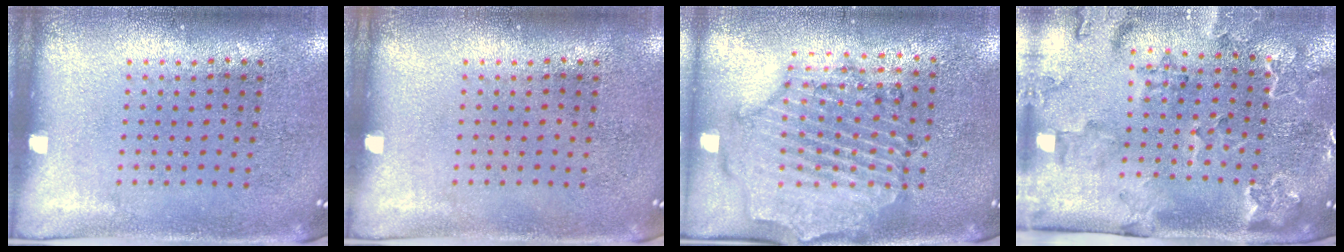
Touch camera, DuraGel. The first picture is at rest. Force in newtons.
{"total": 0.0}
{"total": 1.6, "press": 1.6, "slide": 0.3}
{"total": 2.3, "press": 2.2, "slide": 0.5}